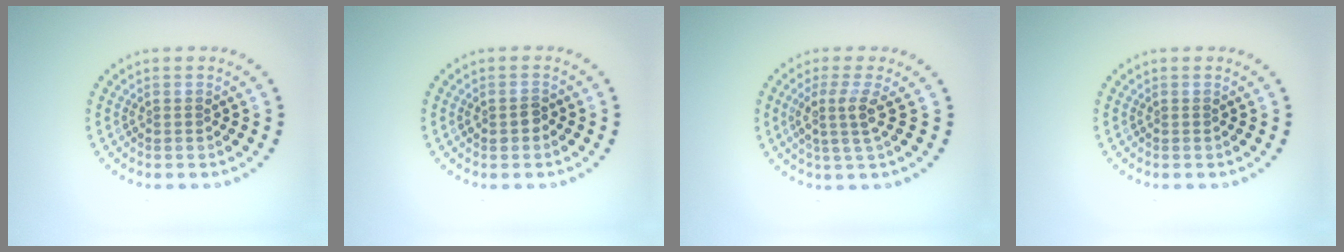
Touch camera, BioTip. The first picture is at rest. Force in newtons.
{"total": 1.2, "press": 1.1, "slide": 0.1}
{"total": 2.7, "press": 2.0, "slide": 1.8}
{"total": 0.0}